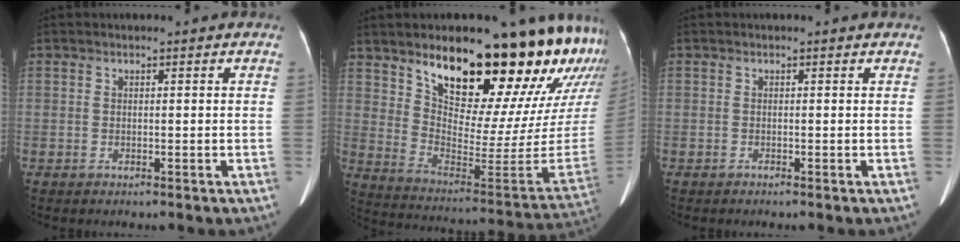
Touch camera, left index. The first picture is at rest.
{"total": 27.2, "force": [20.3, 6.2, 16.9], "torque": [-0.248, -0.092, 0.275]}
{"total": 1.8, "force": [1.5, 0.4, 0.8], "torque": [-0.014, 0.010, 0.008]}